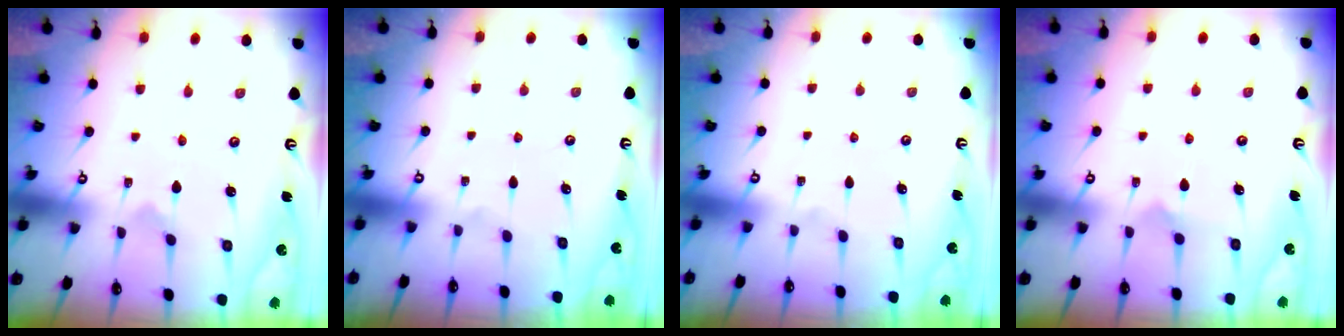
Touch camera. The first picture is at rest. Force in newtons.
{"total": 0.0}
{"total": 0.0}
{"total": 4.6, "press": 4.6, "slide": 0.4}